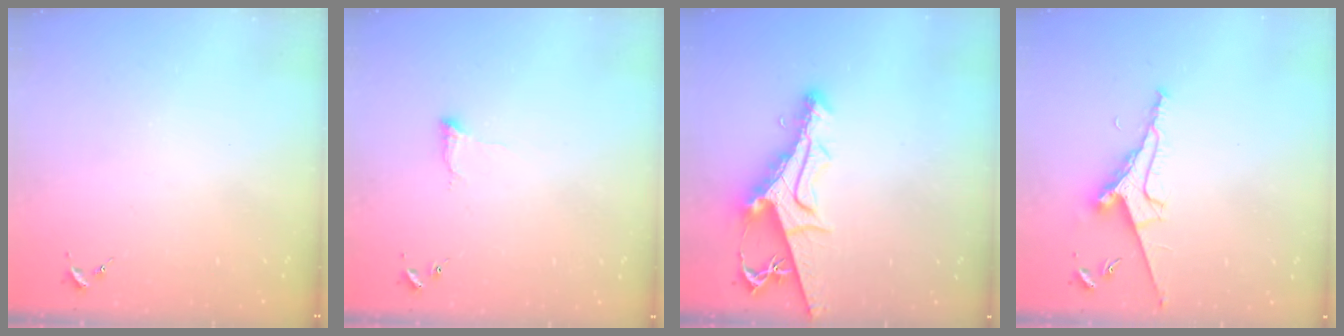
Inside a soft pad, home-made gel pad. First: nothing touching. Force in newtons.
{"total": 5.6, "press": 5.6, "slide": 0.2}
{"total": 10.7, "press": 10.7, "slide": 1.1}
{"total": 9.6, "press": 9.5, "slide": 1.2}